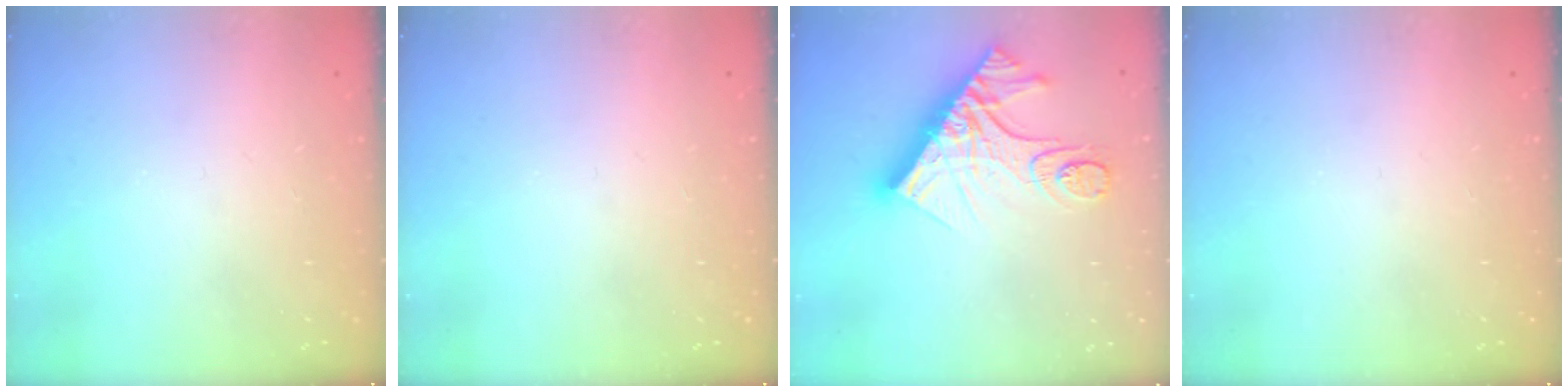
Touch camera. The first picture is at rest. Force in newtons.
{"total": 0.0}
{"total": 17.1, "press": 17.1, "slide": 1.4}
{"total": 0.0}